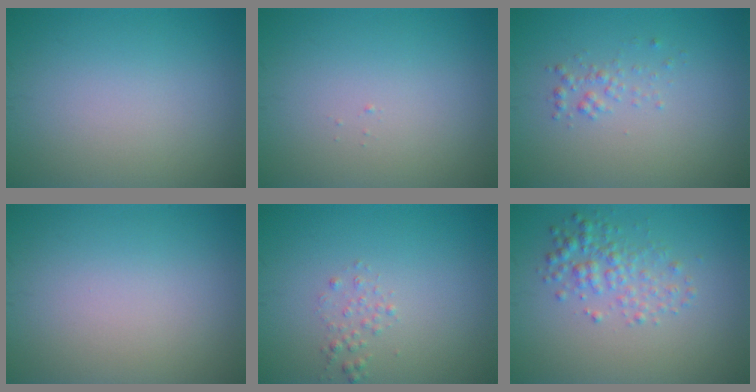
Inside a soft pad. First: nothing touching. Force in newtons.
{"total": 0.0}
{"total": 1.1, "press": 1.1, "slide": 0.1}
{"total": 0.0}
{"total": 0.9, "press": 0.9, "slide": 0.1}
{"total": 2.6, "press": 2.6, "slide": 0.0}